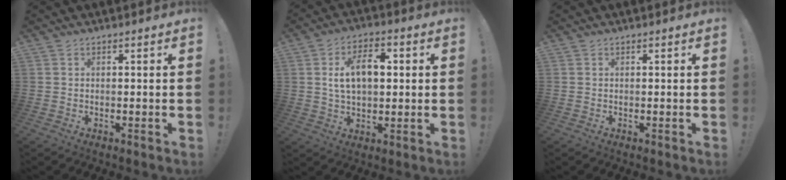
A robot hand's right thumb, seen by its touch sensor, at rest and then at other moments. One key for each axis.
{"total": 10.9, "fx": 2.0, "fy": 6.5, "fz": 8.5, "tx": -0.136, "ty": 0.012, "tz": 0.036}
{"total": 0.0}